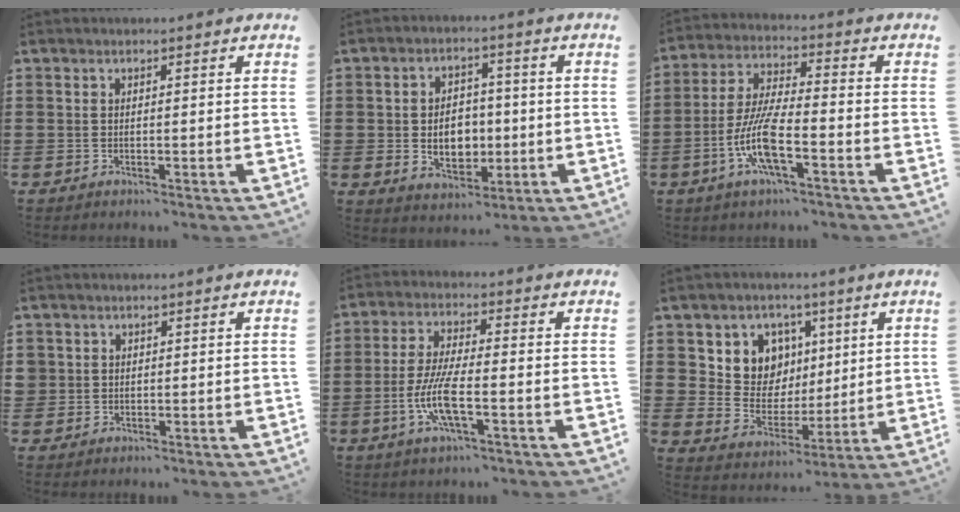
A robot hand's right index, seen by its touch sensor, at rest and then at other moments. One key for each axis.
{"total": 6.2, "fx": -0.6, "fy": 4.6, "fz": 4.1, "tx": -0.061, "ty": 0.002, "tz": -0.015}
{"total": 9.3, "fx": -3.8, "fy": 2.0, "fz": 8.2, "tx": -0.188, "ty": -0.012, "tz": -0.078}
{"total": 1.4, "fx": 0.2, "fy": 1.4, "fz": 0.1, "tx": -0.008, "ty": 0.007, "tz": 0.003}
{"total": 7.7, "fx": -2.5, "fy": 1.9, "fz": 7.1, "tx": -0.158, "ty": -0.012, "tz": -0.053}
{"total": 8.3, "fx": 3.3, "fy": 7.5, "fz": 1.6, "tx": -0.064, "ty": -0.021, "tz": 0.063}